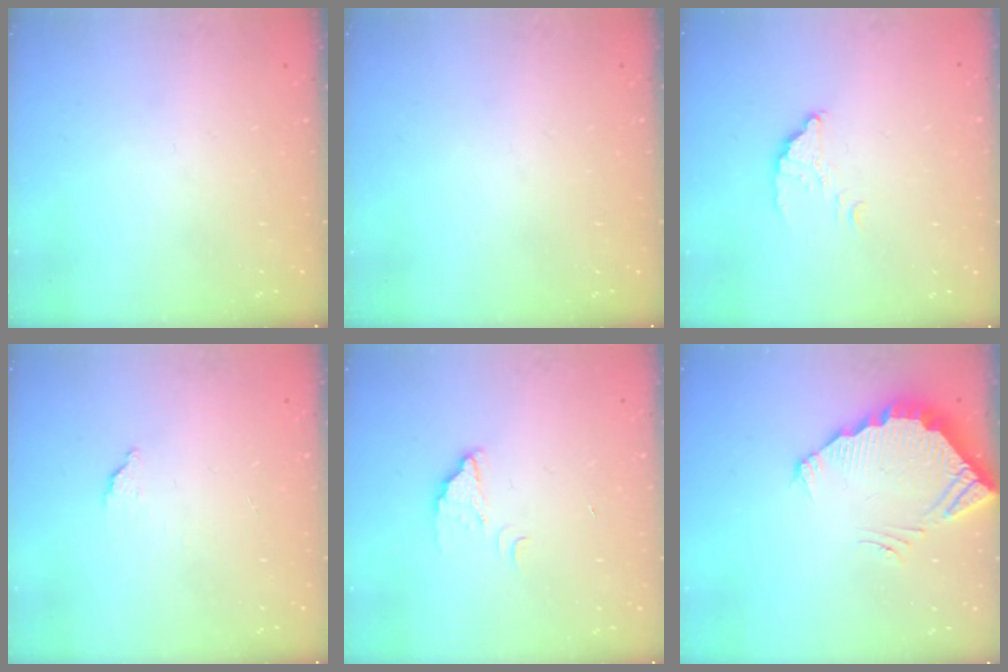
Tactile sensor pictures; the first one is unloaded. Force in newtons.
{"total": 0.0}
{"total": 2.3, "press": 2.3, "slide": 0.0}
{"total": 2.0, "press": 2.0, "slide": 0.1}
{"total": 1.9, "press": 1.9, "slide": 0.1}
{"total": 3.7, "press": 3.7, "slide": 0.2}